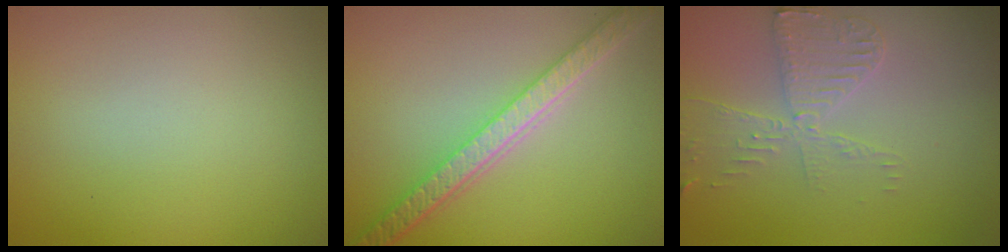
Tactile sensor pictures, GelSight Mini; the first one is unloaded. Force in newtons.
{"total": 5.5, "press": 4.3, "slide": 3.4}
{"total": 3.5, "press": 3.0, "slide": 1.8}